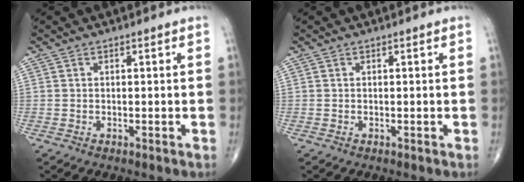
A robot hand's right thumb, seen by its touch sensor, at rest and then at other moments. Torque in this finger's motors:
{"motor_torque": [0.00, 0.00, 0.07, 0.07, 0.00]}